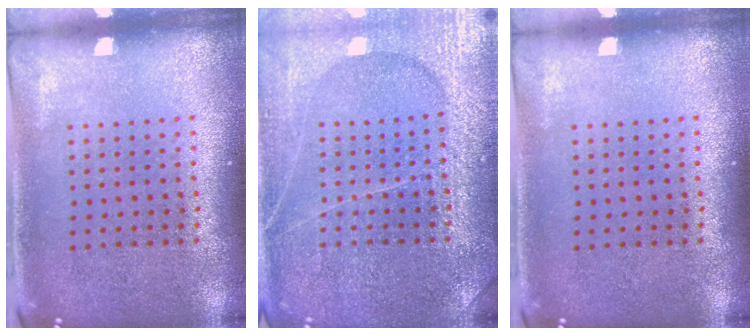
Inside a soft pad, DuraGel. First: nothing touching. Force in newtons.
{"total": 3.7, "press": 3.7, "slide": 0.3}
{"total": 0.0}